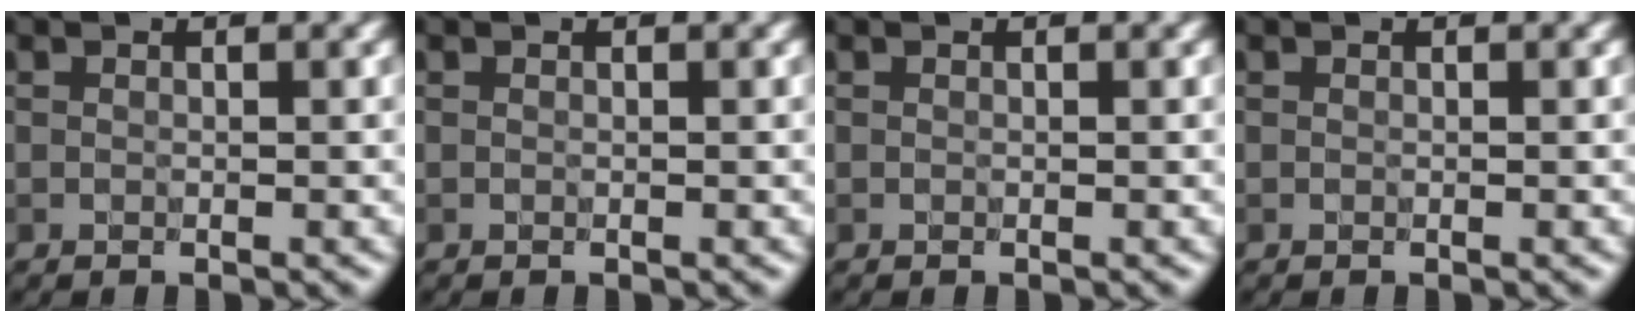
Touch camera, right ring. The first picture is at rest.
{"total": 0.0}
{"total": 0.0}
{"total": 0.0}